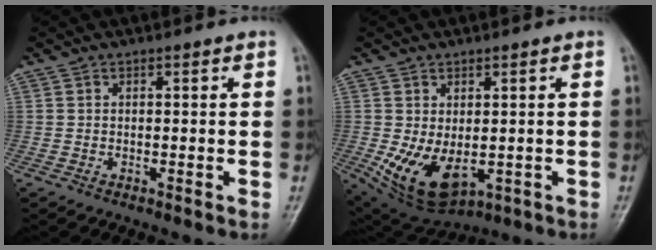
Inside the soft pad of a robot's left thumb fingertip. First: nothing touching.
{"total": 10.6, "force": [-1.8, 6.1, 8.5], "torque": [-0.141, -0.008, -0.006]}